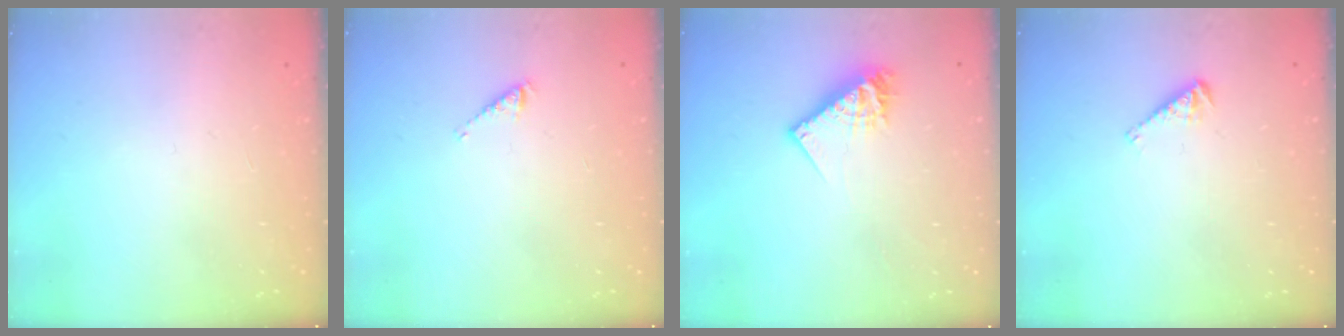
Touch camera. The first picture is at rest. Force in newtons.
{"total": 2.8, "press": 2.8, "slide": 0.4}
{"total": 9.9, "press": 9.9, "slide": 0.8}
{"total": 3.3, "press": 3.3, "slide": 0.6}